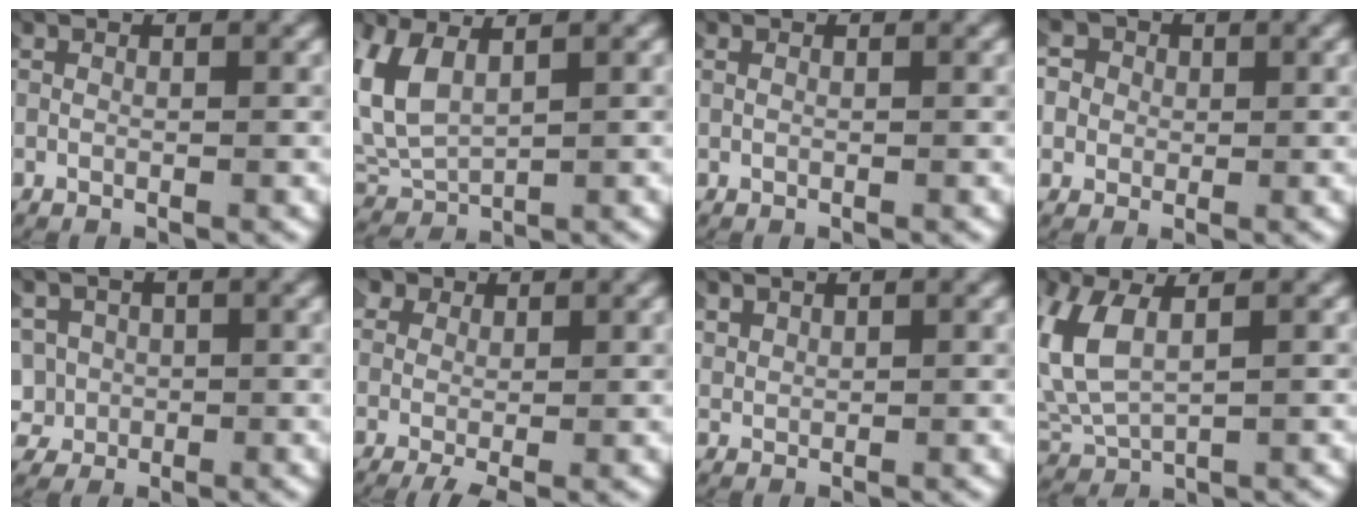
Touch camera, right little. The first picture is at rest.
{"total": 6.9, "force": [1.0, 5.3, 4.3], "torque": [-0.130, -0.011, 0.030]}
{"total": 0.0}
{"total": 6.3, "force": [0.6, 5.8, 2.4], "torque": [-0.075, -0.004, -0.003]}
{"total": 5.9, "force": [-0.8, 5.4, 2.2], "torque": [-0.072, -0.017, -0.013]}
{"total": 2.9, "force": [1.0, 1.9, 1.8], "torque": [-0.044, -0.008, 0.017]}
{"total": 1.4, "force": [1.2, 0.5, 0.4], "torque": [-0.019, -0.003, 0.031]}
{"total": 5.9, "force": [1.4, 4.1, 4.0], "torque": [-0.118, -0.005, 0.036]}